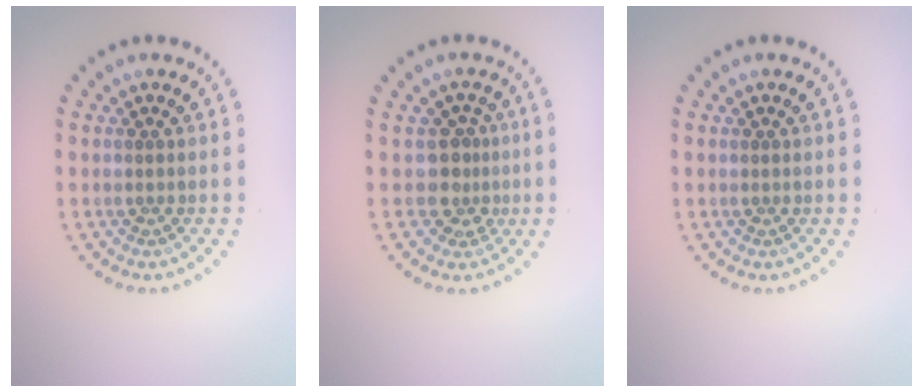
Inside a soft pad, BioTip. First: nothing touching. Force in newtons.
{"total": 2.4, "press": 1.8, "slide": 1.7}
{"total": 0.0}